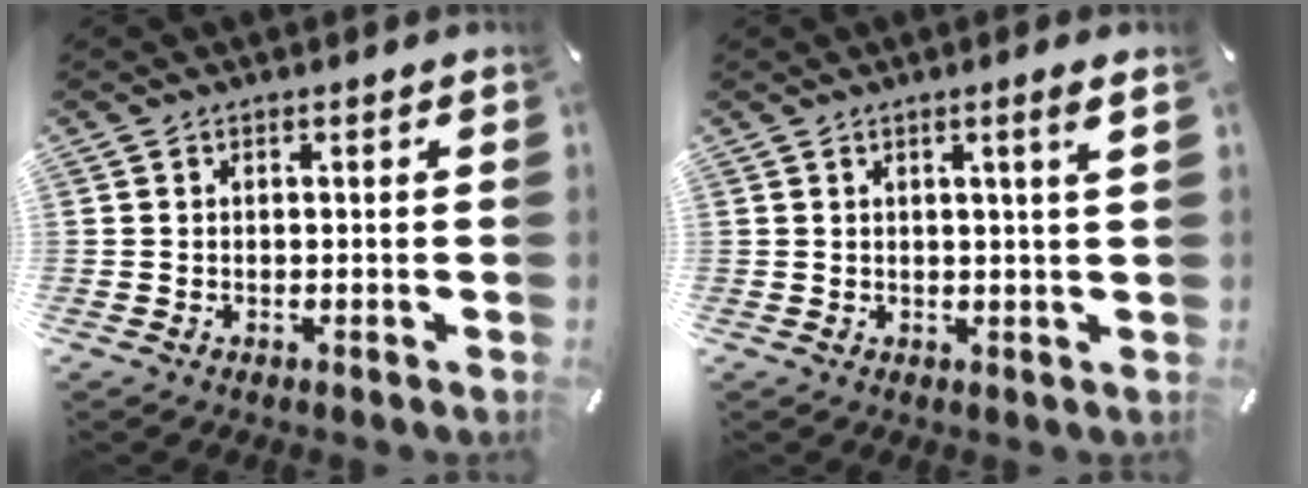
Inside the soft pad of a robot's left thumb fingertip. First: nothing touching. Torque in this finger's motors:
{"motor_torque": [0.04, -0.15, -0.05, -0.03, 0.08]}